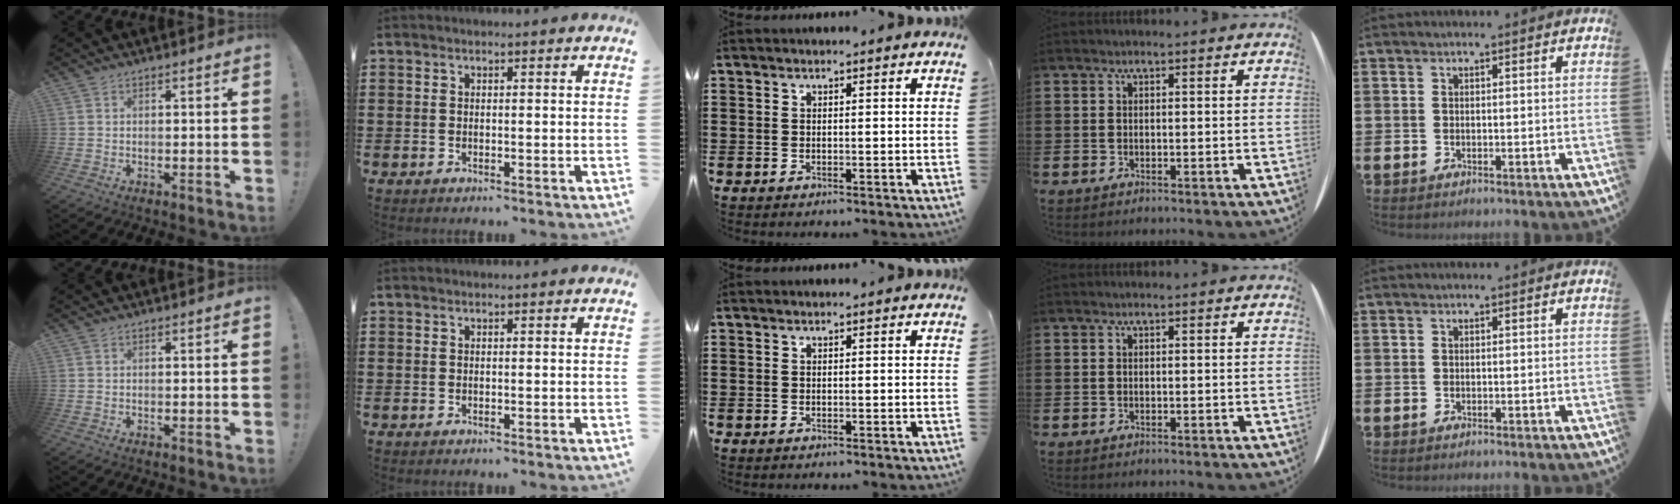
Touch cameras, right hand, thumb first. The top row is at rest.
{}